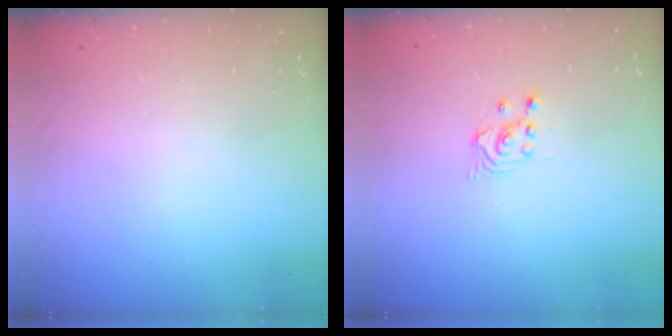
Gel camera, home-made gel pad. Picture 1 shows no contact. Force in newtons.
{"total": 2.5, "press": 2.5, "slide": 0.3}